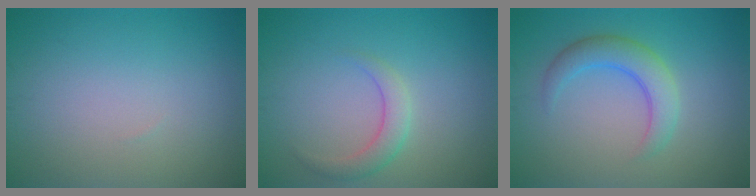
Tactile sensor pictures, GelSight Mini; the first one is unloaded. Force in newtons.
{"total": 2.2, "press": 2.2, "slide": 0.2}
{"total": 3.6, "press": 3.6, "slide": 0.1}